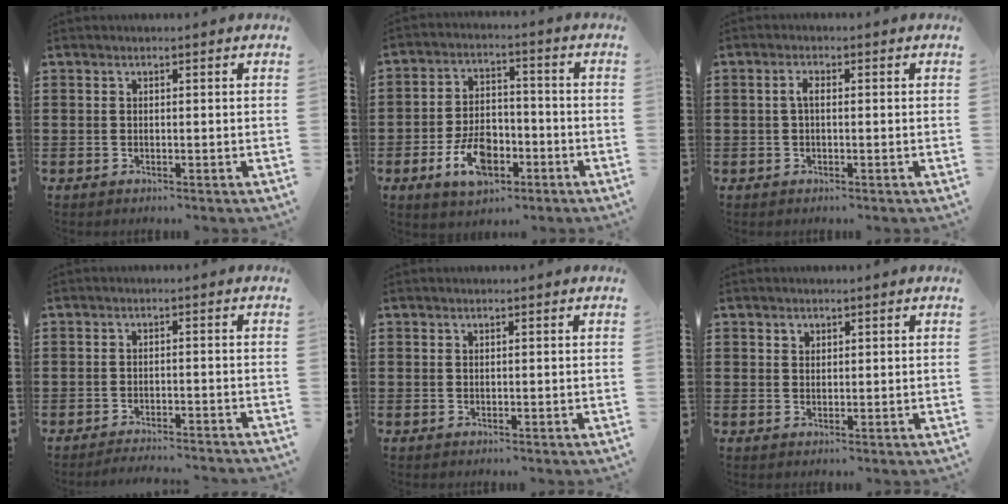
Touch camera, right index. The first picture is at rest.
{"total": 7.8, "force": [-3.3, 4.3, 5.5], "torque": [-0.108, 0.005, -0.065]}
{"total": 1.7, "force": [-0.2, 0.6, 1.6], "torque": [-0.039, -0.001, -0.007]}
{"total": 2.4, "force": [-2.4, -0.3, 0.3], "torque": [-0.008, 0.001, -0.051]}
{"total": 0.0}
{"total": 1.0, "force": [0.6, 0.8, 0.2], "torque": [-0.005, 0.002, 0.013]}